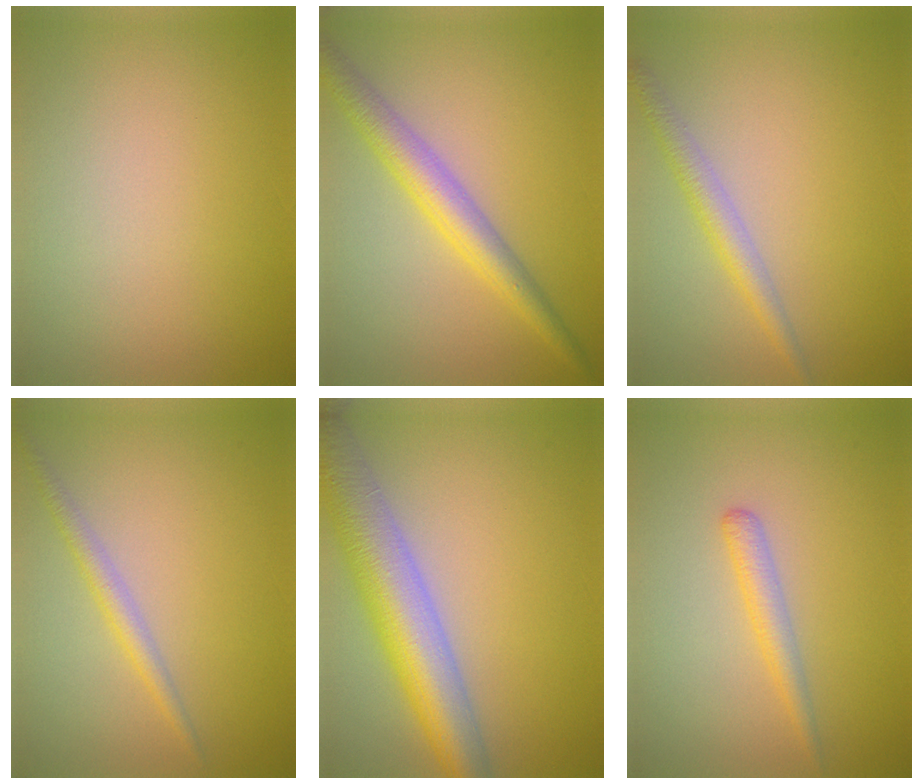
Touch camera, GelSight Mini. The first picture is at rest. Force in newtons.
{"total": 4.3, "press": 4.3, "slide": 0.0}
{"total": 2.4, "press": 2.4, "slide": 0.1}
{"total": 2.0, "press": 2.0, "slide": 0.1}
{"total": 8.4, "press": 8.4, "slide": 0.3}
{"total": 1.9, "press": 1.9, "slide": 0.0}